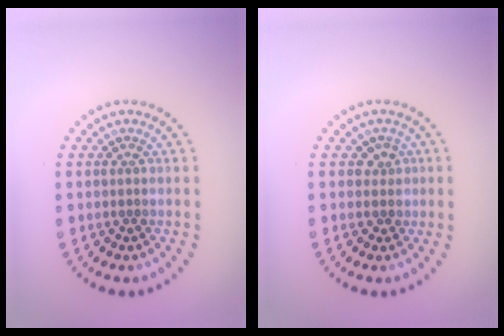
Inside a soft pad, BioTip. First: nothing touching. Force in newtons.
{"total": 1.4, "press": 1.1, "slide": 0.8}